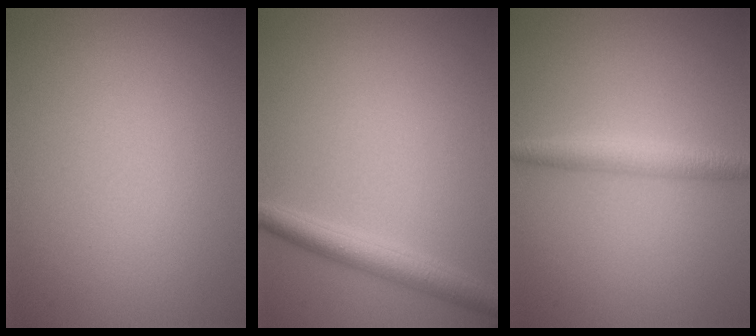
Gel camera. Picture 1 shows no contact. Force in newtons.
{"total": 3.1, "press": 3.1, "slide": 0.2}
{"total": 2.3, "press": 2.3, "slide": 0.0}